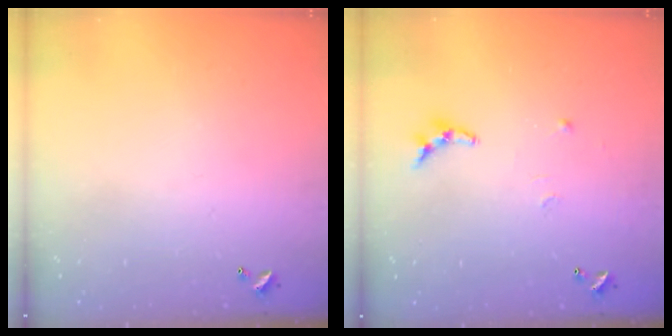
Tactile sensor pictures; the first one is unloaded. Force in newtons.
{"total": 6.6, "press": 6.5, "slide": 0.6}